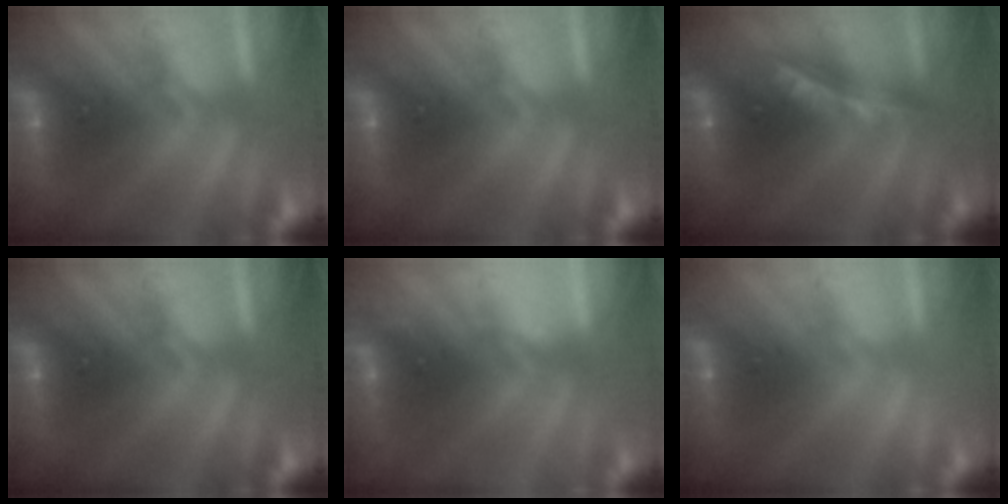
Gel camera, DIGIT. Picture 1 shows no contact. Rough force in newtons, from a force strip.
{"total": 0.0}
{"total": 6.7}
{"total": 0.0}
{"total": 2.2}
{"total": 3.1}